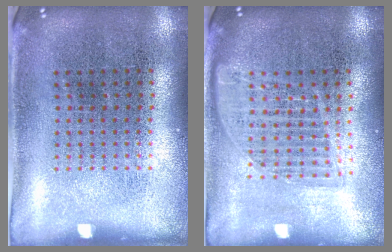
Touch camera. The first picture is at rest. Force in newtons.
{"total": 1.6, "press": 1.4, "slide": 0.8}